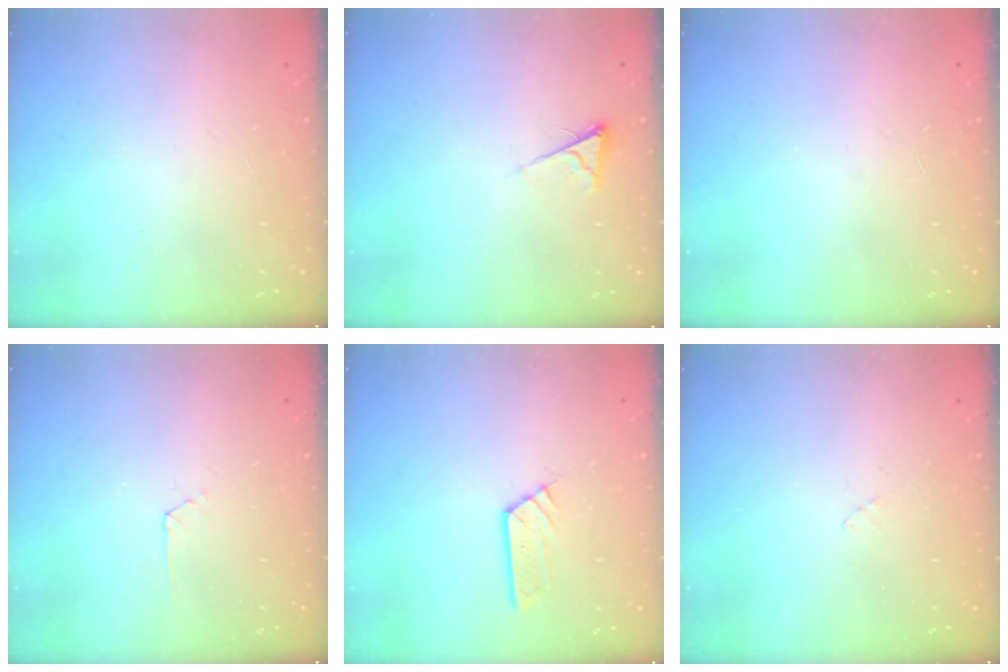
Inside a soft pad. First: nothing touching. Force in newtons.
{"total": 3.9, "press": 3.8, "slide": 0.6}
{"total": 0.0}
{"total": 2.2, "press": 2.2, "slide": 0.3}
{"total": 4.1, "press": 4.1, "slide": 0.1}
{"total": 2.7, "press": 2.7, "slide": 0.3}